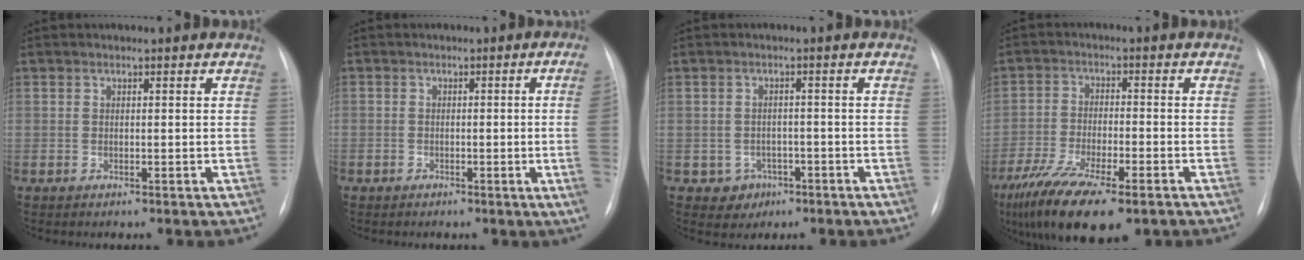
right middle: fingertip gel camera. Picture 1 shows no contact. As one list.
[{"total": 4.7, "force": [-1.0, -0.8, 4.6], "torque": [-0.048, -0.004, -0.018]}, {"total": 3.5, "force": [-1.6, 3.1, 0.4], "torque": [0.001, 0.013, -0.014]}, {"total": 15.5, "force": [-10.5, 4.1, 10.6], "torque": [-0.206, -0.033, -0.175]}]